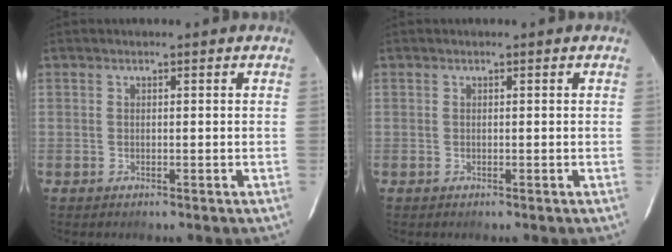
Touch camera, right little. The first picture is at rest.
{"total": 0.0}